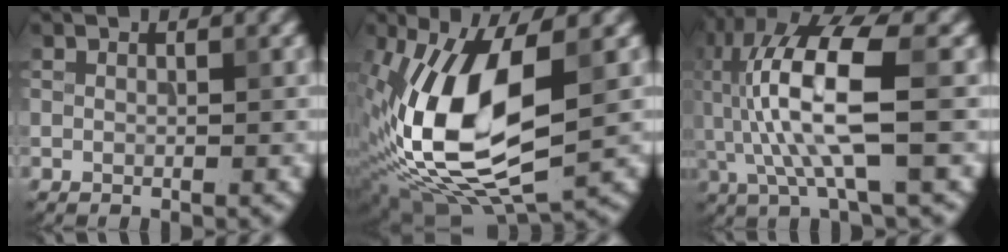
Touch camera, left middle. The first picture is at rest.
{"total": 13.2, "force": [-0.1, 6.2, 11.6], "torque": [-0.233, -0.007, -0.005]}
{"total": 9.7, "force": [0.1, 2.5, 9.3], "torque": [-0.201, 0.010, 0.005]}